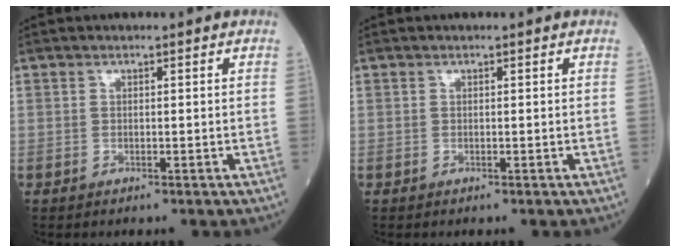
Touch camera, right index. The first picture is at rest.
{"total": 0.0}